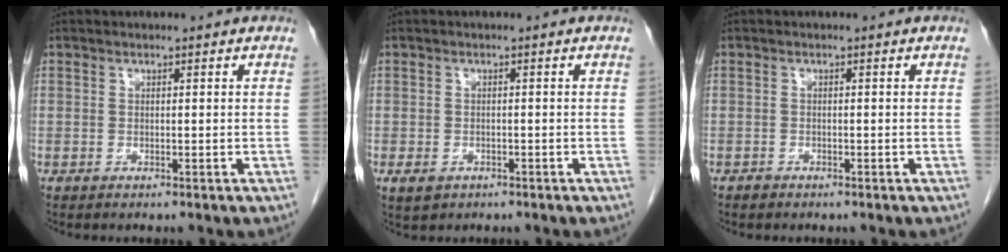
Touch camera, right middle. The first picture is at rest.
{"total": 2.7, "force": [-1.6, 1.9, 1.0], "torque": [-0.017, 0.000, -0.017]}
{"total": 0.7, "force": [-0.6, 0.4, 0.0], "torque": [-0.006, 0.001, -0.010]}